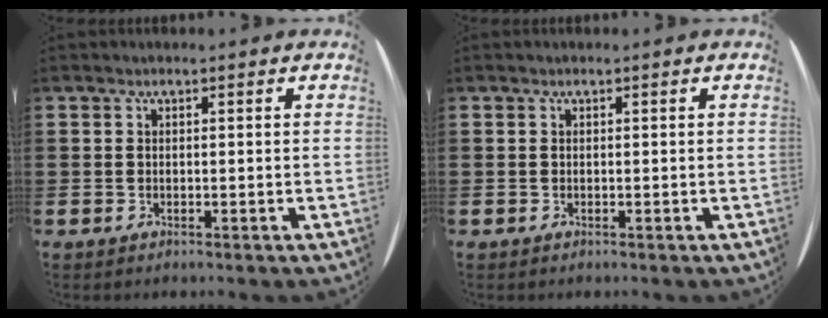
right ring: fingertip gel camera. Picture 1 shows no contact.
{"total": 0.0}